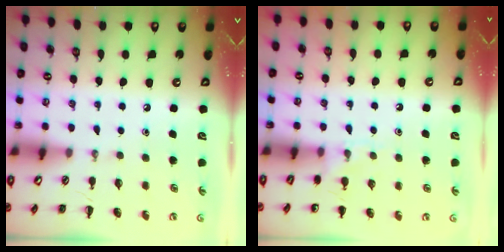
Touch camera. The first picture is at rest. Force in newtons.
{"total": 5.9, "press": 5.5, "slide": 2.1}